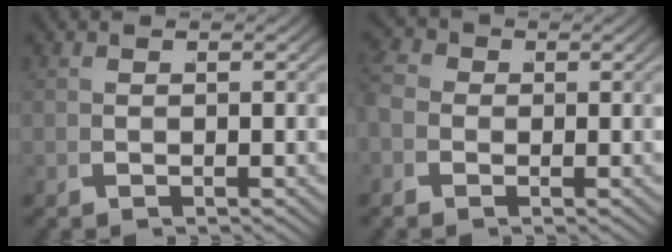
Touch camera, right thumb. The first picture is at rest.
{"total": 2.9, "force": [0.0, 2.5, 1.5], "torque": [-0.031, 0.003, -0.009]}